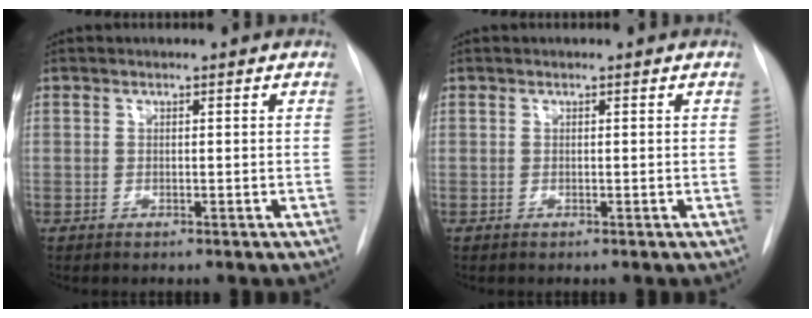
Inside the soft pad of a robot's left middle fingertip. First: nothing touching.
{"total": 0.0}